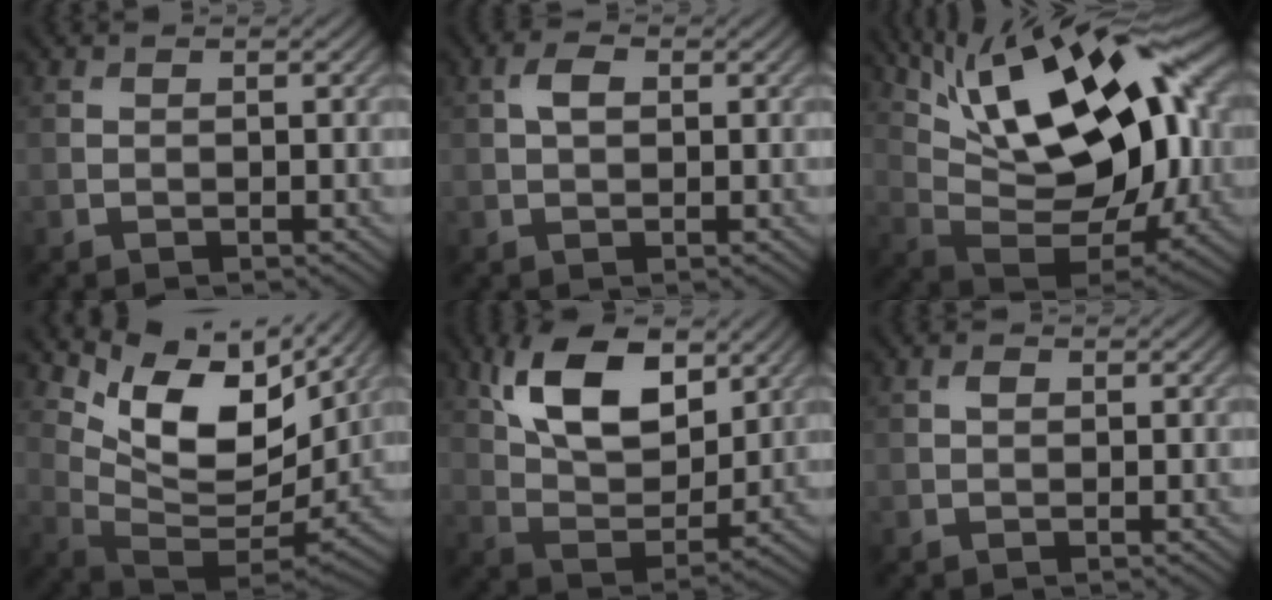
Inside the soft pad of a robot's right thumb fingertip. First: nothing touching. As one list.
[{"total": 2.3, "force": [0.5, 1.4, 1.7], "torque": [-0.035, 0.004, 0.005]}, {"total": 20.3, "force": [7.8, 9.1, 16.4], "torque": [-0.268, 0.046, 0.114]}, {"total": 11.4, "force": [6.3, 5.6, 7.7], "torque": [-0.156, -0.006, 0.124]}, {"total": 12.9, "force": [6.2, 6.6, 9.1], "torque": [-0.180, 0.005, 0.116]}, {"total": 0.8, "force": [0.2, 0.6, 0.5], "torque": [-0.011, 0.000, 0.002]}]